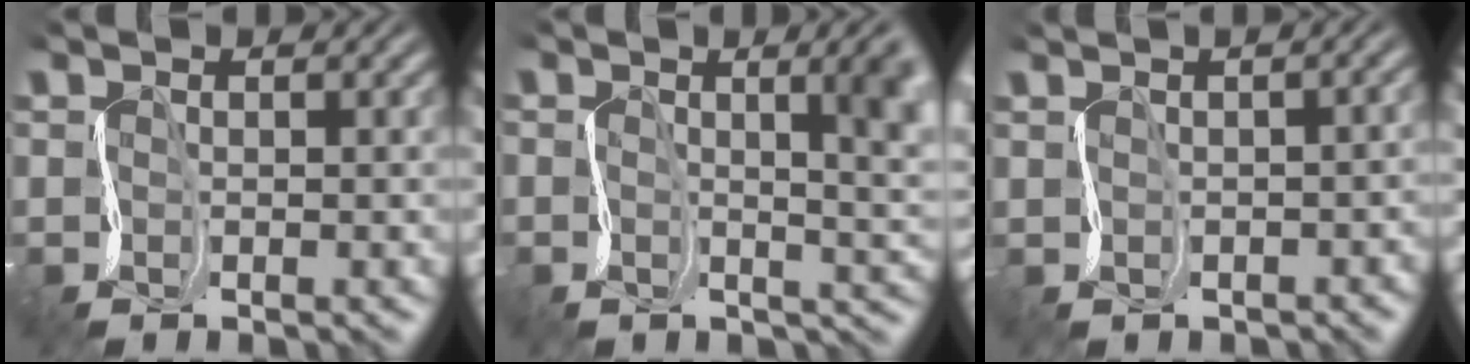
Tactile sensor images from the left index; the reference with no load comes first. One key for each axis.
{"total": 7.2, "fx": 1.2, "fy": 3.1, "fz": 6.4, "tx": -0.060, "ty": 0.012, "tz": 0.012}
{"total": 2.8, "fx": -0.5, "fy": 1.8, "fz": 2.2, "tx": 0.005, "ty": 0.020, "tz": -0.010}